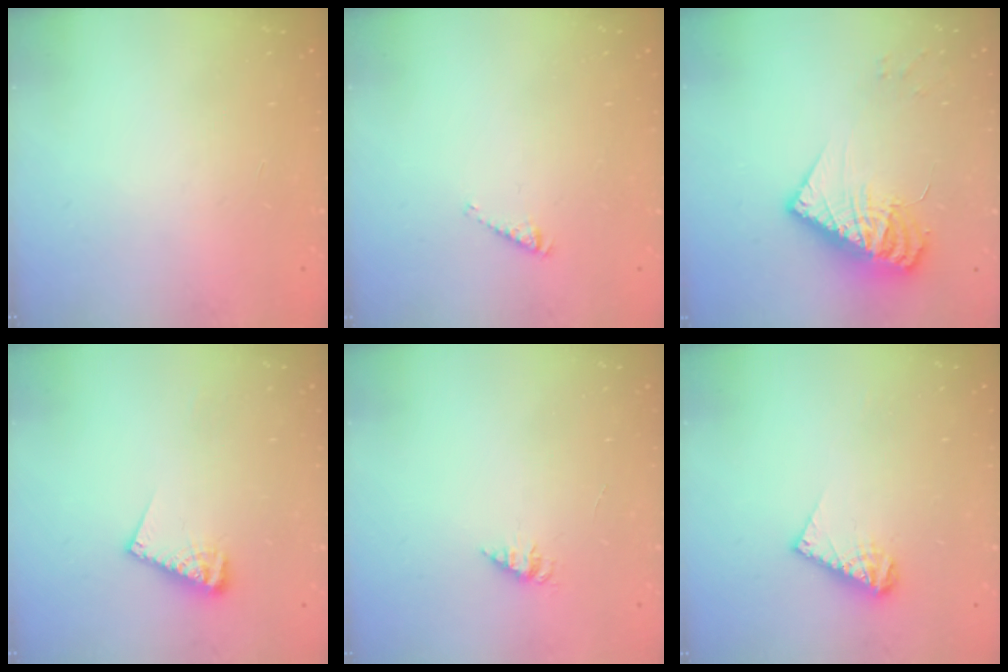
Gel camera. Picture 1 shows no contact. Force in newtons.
{"total": 3.0, "press": 2.9, "slide": 0.4}
{"total": 13.8, "press": 13.7, "slide": 1.4}
{"total": 8.2, "press": 8.2, "slide": 0.8}
{"total": 2.1, "press": 2.1, "slide": 0.3}
{"total": 9.0, "press": 8.9, "slide": 0.9}